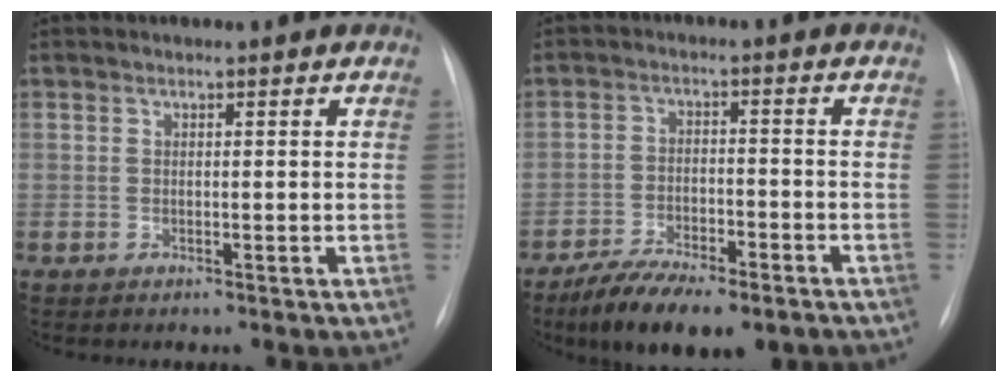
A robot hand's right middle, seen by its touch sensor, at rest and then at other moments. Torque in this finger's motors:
{"motor_torque": [0.67, -0.65, 0.16, 0.06]}